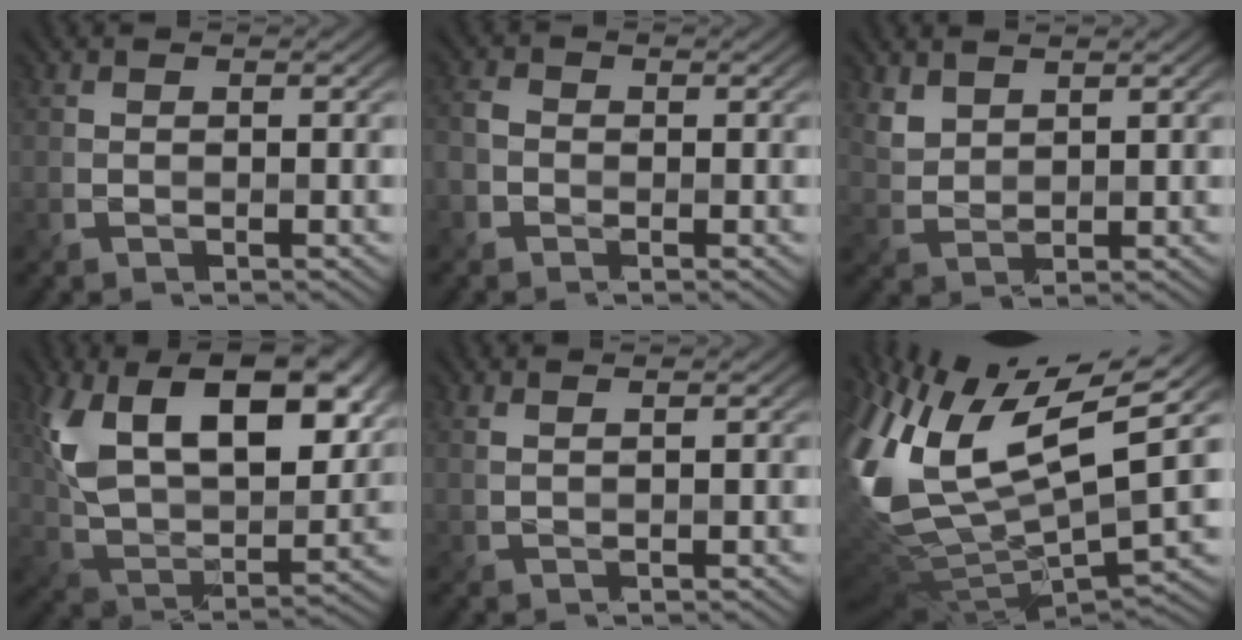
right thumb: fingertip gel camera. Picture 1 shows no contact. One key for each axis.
{"total": 2.7, "fx": -1.1, "fy": 2.1, "fz": 1.2, "tx": -0.033, "ty": -0.003, "tz": -0.027}
{"total": 2.9, "fx": 2.3, "fy": 1.4, "fz": 1.1, "tx": -0.037, "ty": -0.002, "tz": 0.059}
{"total": 16.9, "fx": 7.1, "fy": 9.0, "fz": 12.5, "tx": -0.244, "ty": 0.002, "tz": 0.125}
{"total": 2.0, "fx": 1.5, "fy": 0.6, "fz": 1.2, "tx": -0.014, "ty": -0.001, "tz": 0.017}
{"total": 15.9, "fx": 2.2, "fy": 6.8, "fz": 14.2, "tx": -0.334, "ty": 0.001, "tz": 0.049}